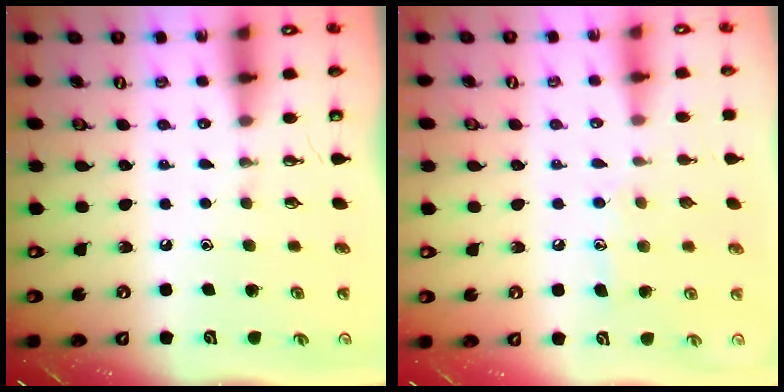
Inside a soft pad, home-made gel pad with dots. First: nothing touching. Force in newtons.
{"total": 7.8, "press": 7.8, "slide": 0.5}